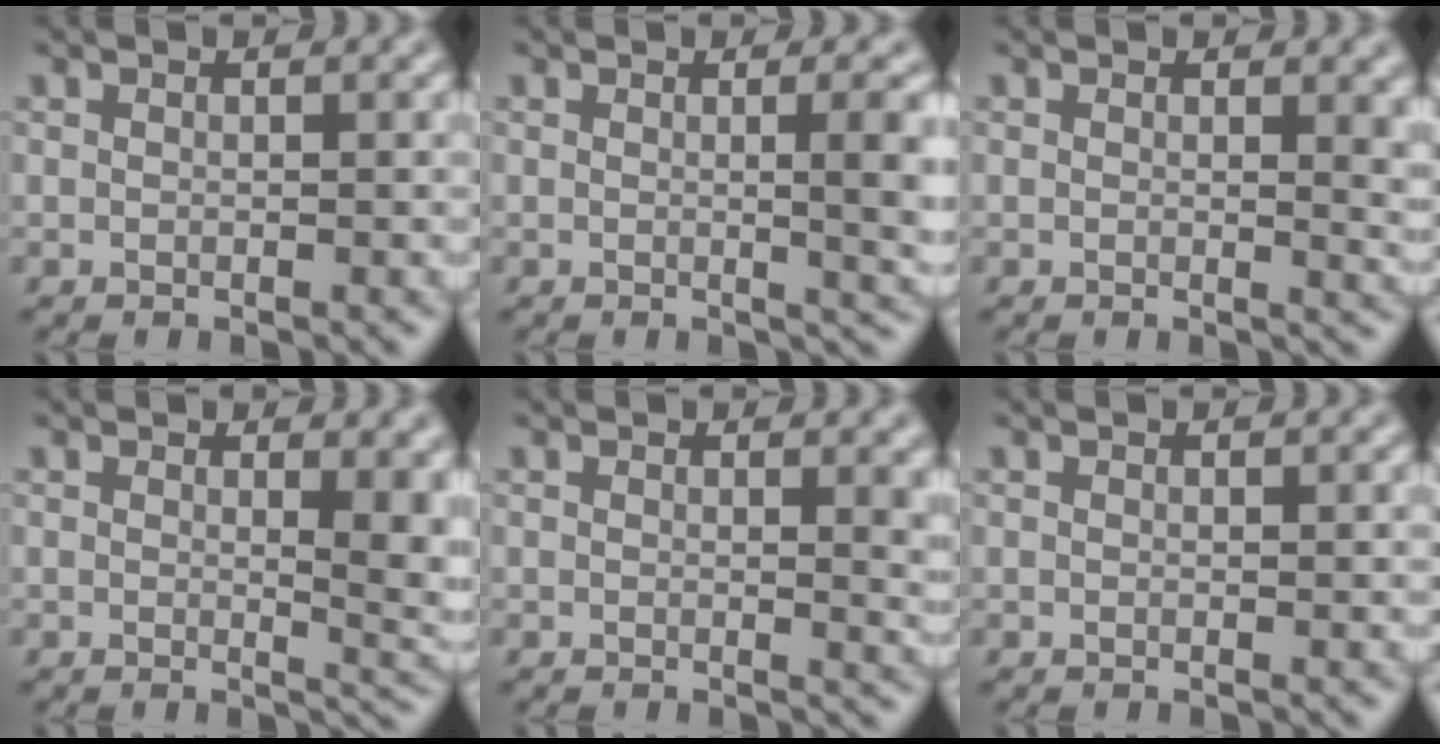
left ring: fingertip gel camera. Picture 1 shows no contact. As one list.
[{"total": 4.8, "force": [0.2, 1.6, 4.5], "torque": [-0.042, 0.002, 0.002]}, {"total": 2.7, "force": [0.7, 0.9, 2.4], "torque": [-0.022, -0.001, 0.010]}, {"total": 5.2, "force": [1.0, 1.9, 4.7], "torque": [-0.042, -0.005, 0.018]}, {"total": 2.7, "force": [0.7, 0.9, 2.4], "torque": [-0.021, 0.001, 0.009]}, {"total": 0.0}]